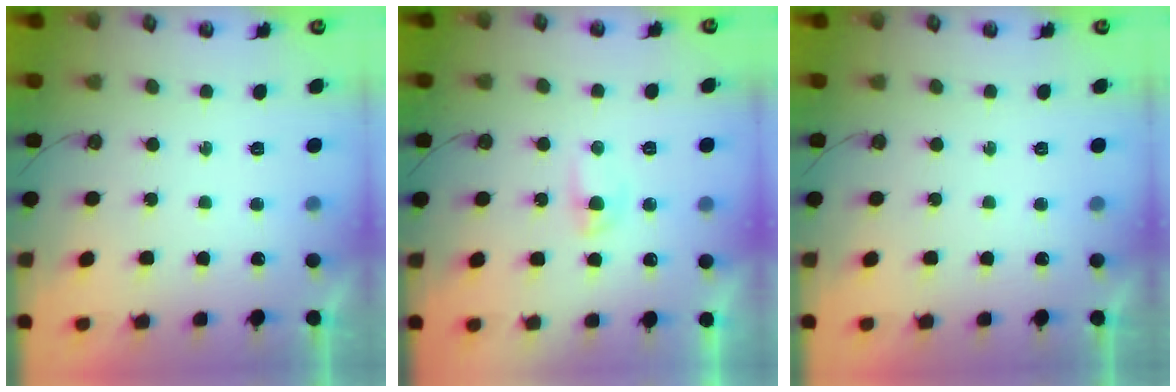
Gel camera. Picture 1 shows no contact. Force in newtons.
{"total": 2.7, "press": 2.6, "slide": 0.4}
{"total": 0.0}